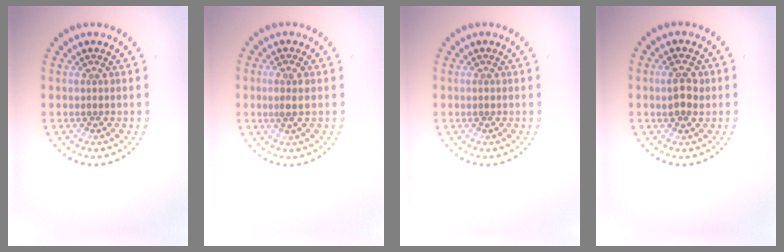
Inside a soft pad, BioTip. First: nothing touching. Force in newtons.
{"total": 1.7, "press": 1.5, "slide": 0.8}
{"total": 0.5, "press": 0.5, "slide": 0.2}
{"total": 2.6, "press": 2.6, "slide": 0.2}